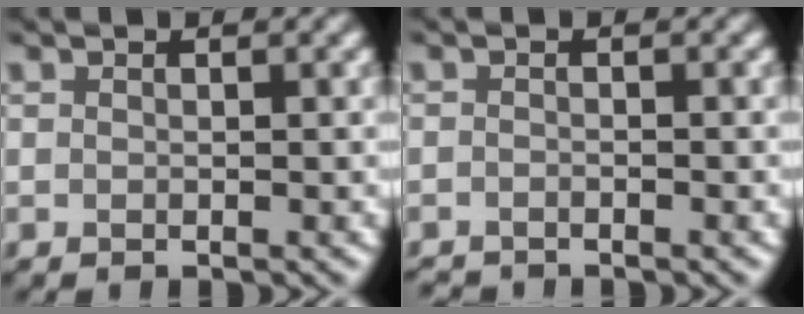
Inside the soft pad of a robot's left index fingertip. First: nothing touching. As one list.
[{"total": 1.2, "force": [-1.2, -0.1, 0.0], "torque": [0.000, -0.008, -0.024]}]